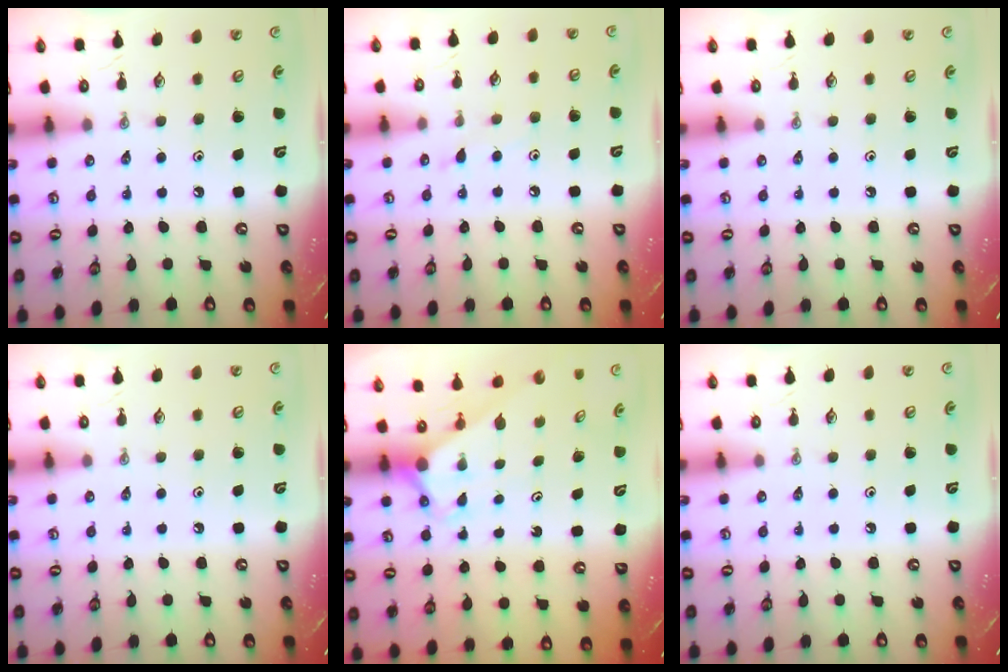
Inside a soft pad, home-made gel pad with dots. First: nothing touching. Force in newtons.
{"total": 5.5, "press": 5.4, "slide": 0.6}
{"total": 0.0}
{"total": 0.0}
{"total": 2.9, "press": 2.9, "slide": 0.0}
{"total": 0.0}